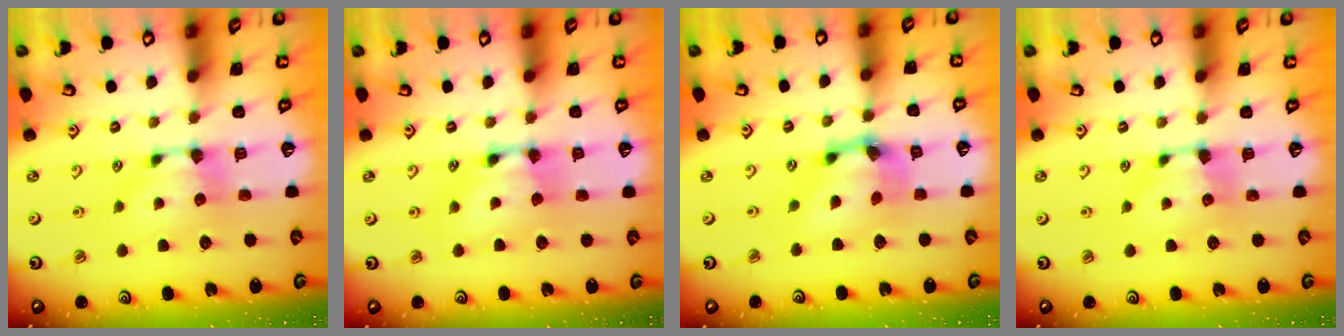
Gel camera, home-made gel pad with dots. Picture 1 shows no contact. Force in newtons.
{"total": 1.7, "press": 1.7, "slide": 0.1}
{"total": 6.0, "press": 5.5, "slide": 2.4}
{"total": 0.0}